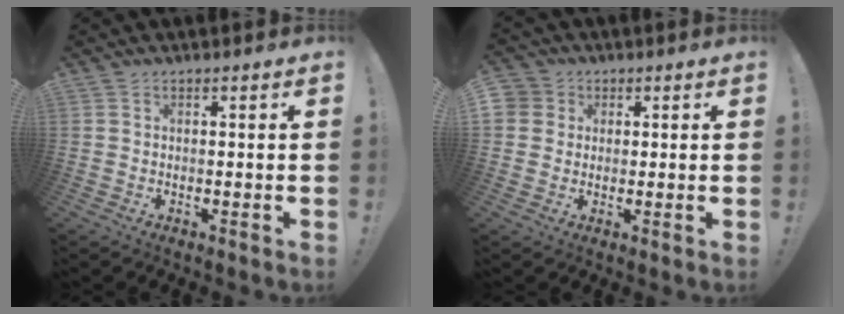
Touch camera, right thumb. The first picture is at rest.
{"total": 4.5, "force": [0.9, 4.2, 1.2], "torque": [-0.016, 0.002, 0.018]}